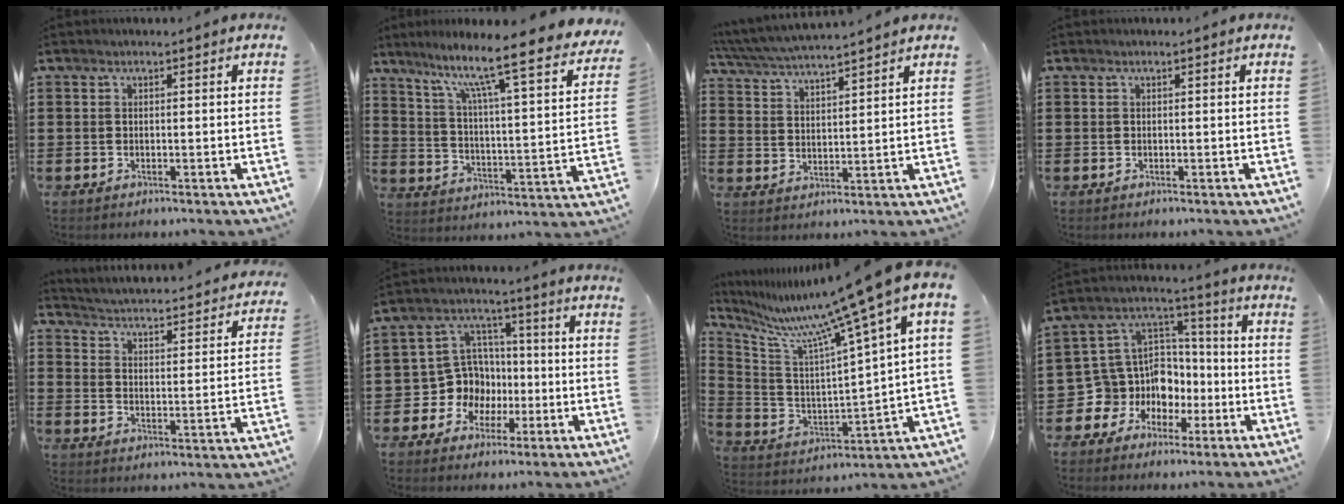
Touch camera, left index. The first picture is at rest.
{"total": 9.6, "force": [7.4, 0.0, 6.1], "torque": [-0.130, -0.067, 0.110]}
{"total": 4.7, "force": [4.6, -0.3, 1.3], "torque": [-0.042, -0.023, 0.079]}
{"total": 0.0}
{"total": 2.8, "force": [2.7, -0.5, 0.3], "torque": [-0.025, -0.033, 0.035]}
{"total": 9.0, "force": [-1.2, 8.7, 2.2], "torque": [-0.092, 0.003, -0.016]}
{"total": 12.0, "force": [9.6, -0.8, 7.1], "torque": [-0.168, -0.075, 0.151]}
{"total": 10.6, "force": [-2.8, 9.9, 2.8], "torque": [-0.106, -0.007, -0.043]}